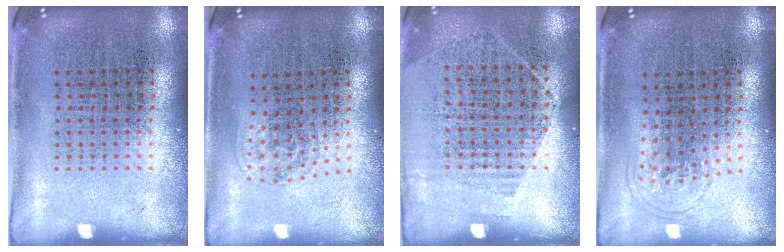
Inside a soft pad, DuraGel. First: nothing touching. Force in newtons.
{"total": 0.9, "press": 0.6, "slide": 0.7}
{"total": 1.2, "press": 1.0, "slide": 0.6}
{"total": 0.9, "press": 0.6, "slide": 0.7}